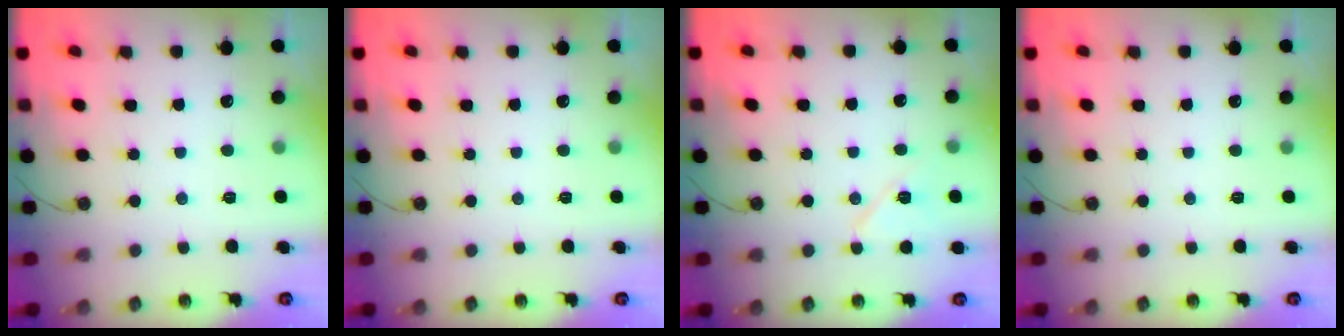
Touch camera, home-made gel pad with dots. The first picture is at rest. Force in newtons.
{"total": 0.0}
{"total": 7.8, "press": 7.8, "slide": 0.6}
{"total": 0.0}